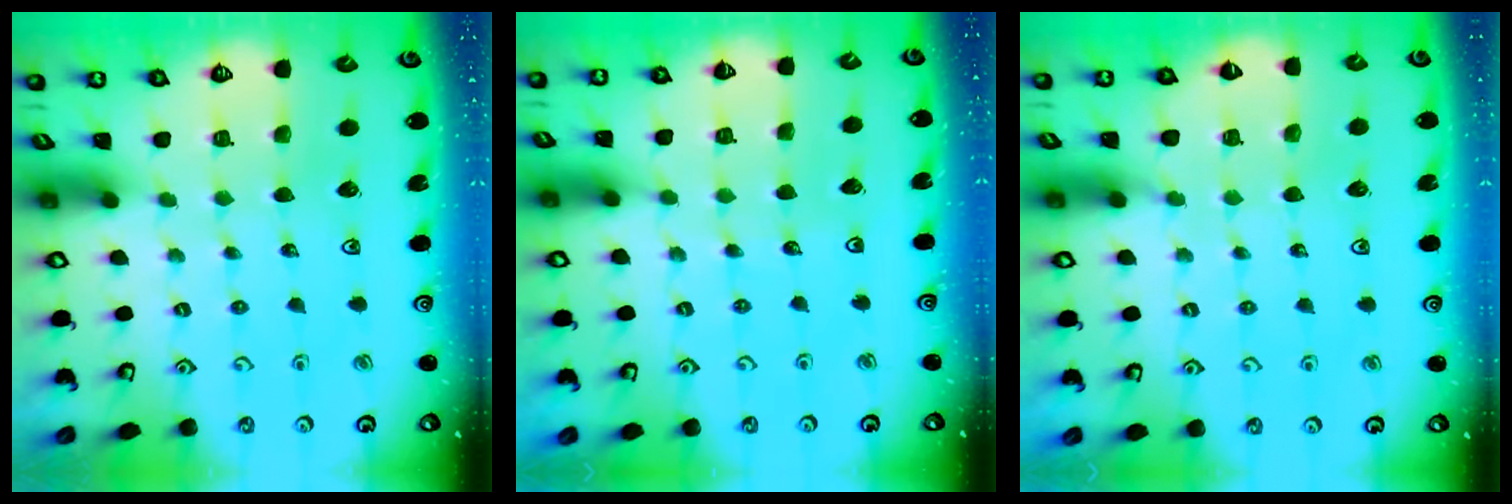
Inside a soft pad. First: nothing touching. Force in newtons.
{"total": 2.8, "press": 2.8, "slide": 0.3}
{"total": 4.5, "press": 4.5, "slide": 0.7}